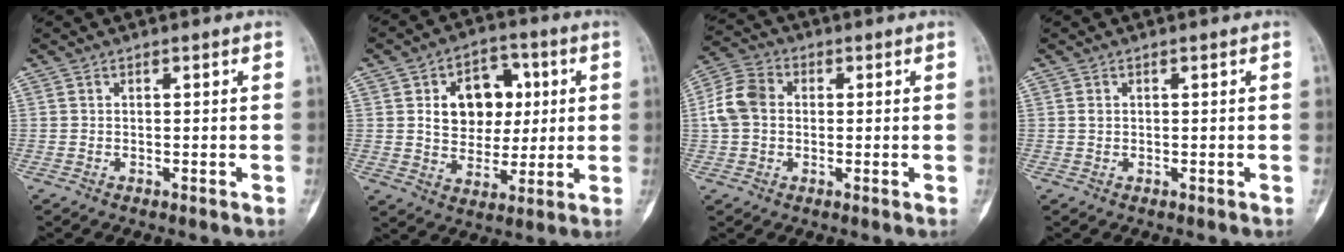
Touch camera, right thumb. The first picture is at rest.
{"total": 13.2, "force": [2.8, 9.8, 8.3], "torque": [-0.075, 0.002, 0.048]}
{"total": 7.8, "force": [0.4, 6.1, 4.8], "torque": [-0.095, 0.022, -0.001]}
{"total": 0.6, "force": [0.1, 0.6, 0.2], "torque": [0.001, 0.002, 0.002]}